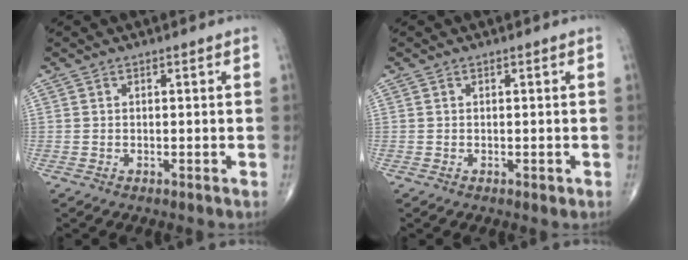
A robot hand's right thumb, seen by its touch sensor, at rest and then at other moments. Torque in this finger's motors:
{"motor_torque": [0.01, 0.06, -0.10, -0.08, -0.03]}